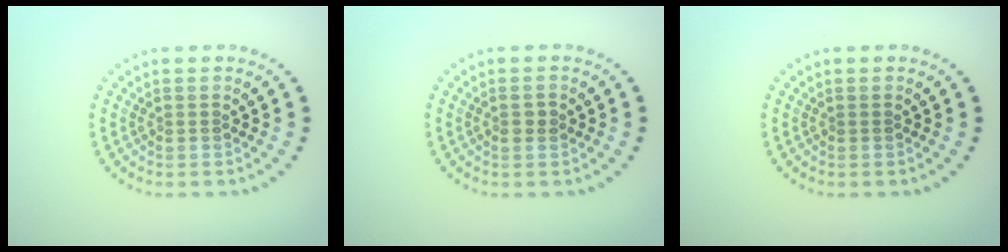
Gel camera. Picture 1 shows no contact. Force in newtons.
{"total": 1.1, "press": 1.1, "slide": 0.1}
{"total": 0.0}